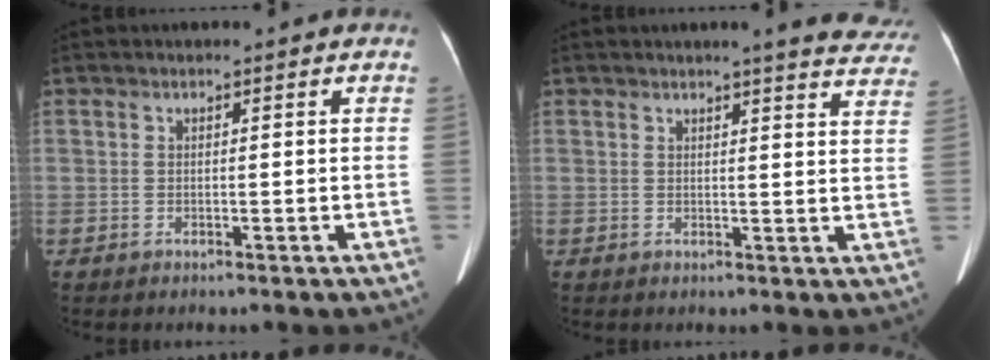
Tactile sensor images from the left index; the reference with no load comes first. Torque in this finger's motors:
{"motor_torque": [0.17, -0.32, 0.01, 0.03]}